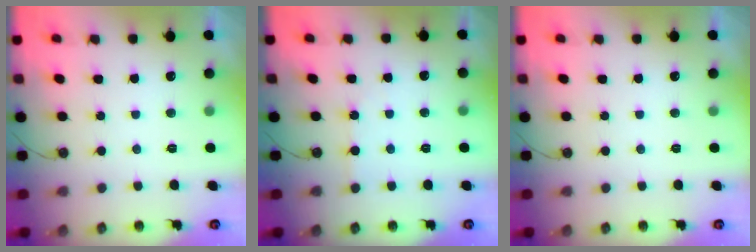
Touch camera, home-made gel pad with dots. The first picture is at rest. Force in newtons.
{"total": 2.7, "press": 2.7, "slide": 0.4}
{"total": 0.0}